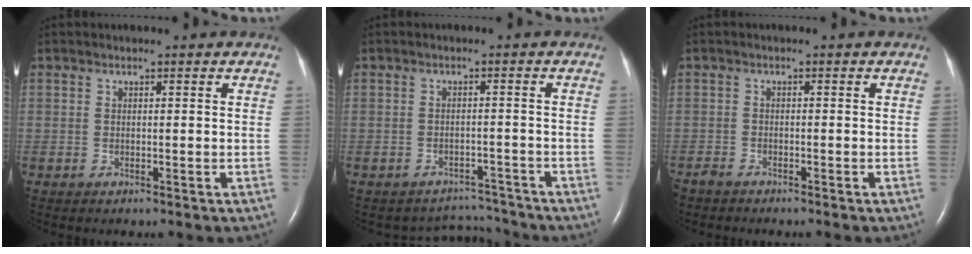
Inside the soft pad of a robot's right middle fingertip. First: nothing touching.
{"total": 4.5, "force": [-4.1, 0.5, -1.7], "torque": [0.019, 0.019, -0.053]}
{"total": 2.1, "force": [-1.9, 0.3, 0.6], "torque": [-0.012, -0.005, -0.031]}